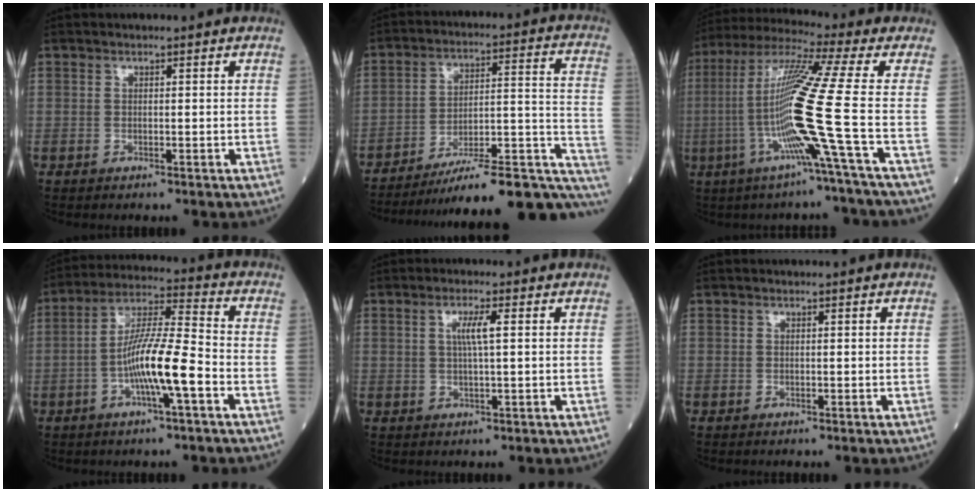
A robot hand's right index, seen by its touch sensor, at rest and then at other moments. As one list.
[{"total": 23.0, "force": [-18.2, 3.3, 13.6], "torque": [-0.107, 0.033, -0.259]}, {"total": 15.9, "force": [-3.9, -3.3, 15.1], "torque": [-0.302, -0.012, -0.087]}, {"total": 11.0, "force": [-3.5, 0.6, 10.4], "torque": [-0.198, 0.006, -0.067]}, {"total": 3.2, "force": [0.7, -0.1, 3.1], "torque": [-0.062, 0.000, 0.012]}, {"total": 0.0}]